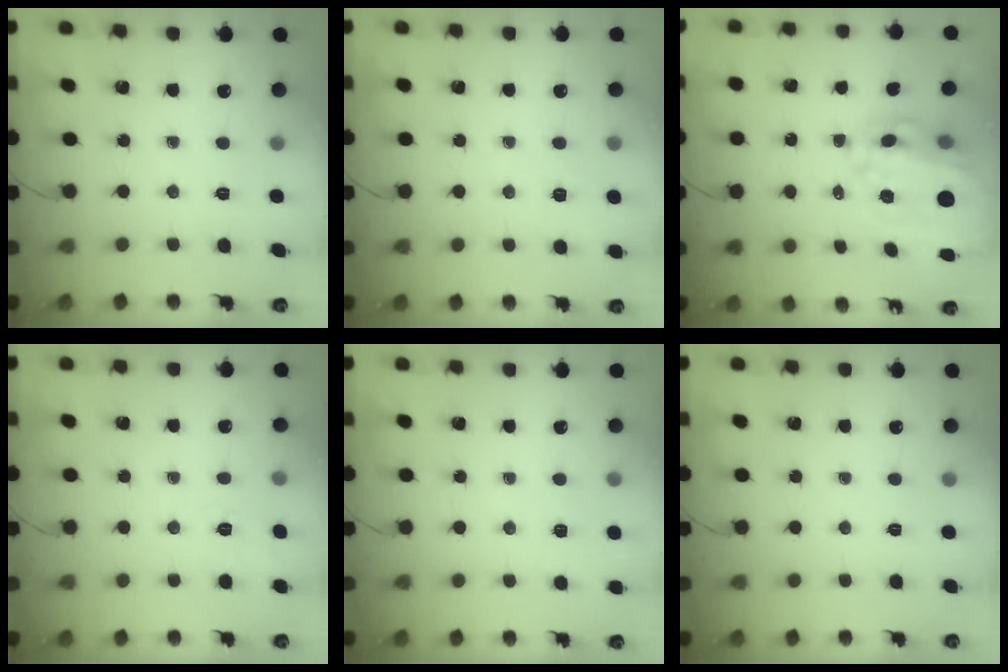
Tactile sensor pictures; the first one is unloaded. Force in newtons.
{"total": 1.7, "press": 1.0, "slide": 1.3}
{"total": 22.8, "press": 22.3, "slide": 4.7}
{"total": 2.4, "press": 1.3, "slide": 2.1}
{"total": 1.5, "press": 0.2, "slide": 1.5}
{"total": 0.0}